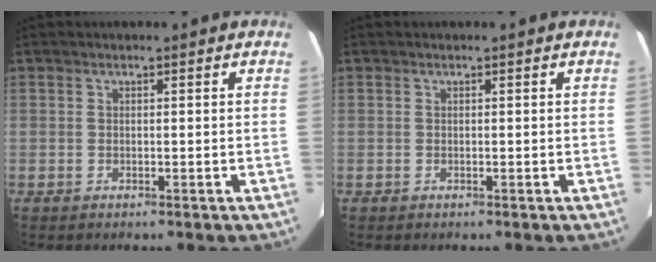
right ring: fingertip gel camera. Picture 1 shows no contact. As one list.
[{"total": 0.0}]